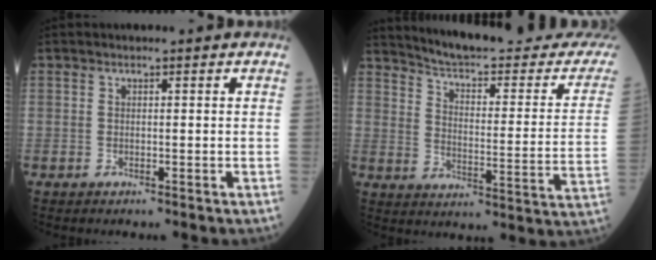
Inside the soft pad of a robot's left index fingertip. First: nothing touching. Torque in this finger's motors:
{"motor_torque": [0.68, -0.89, 0.08, 0.01]}